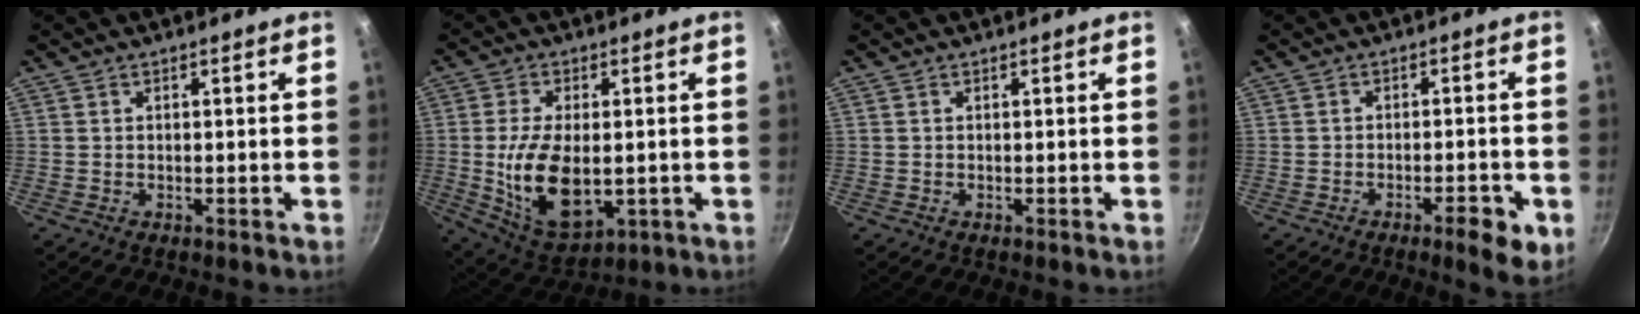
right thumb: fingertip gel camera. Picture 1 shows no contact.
{"total": 13.9, "force": [-1.1, 7.5, 11.7], "torque": [-0.207, -0.012, 0.000]}
{"total": 0.0}
{"total": 6.4, "force": [-2.9, 1.7, 5.4], "torque": [-0.071, 0.005, -0.039]}